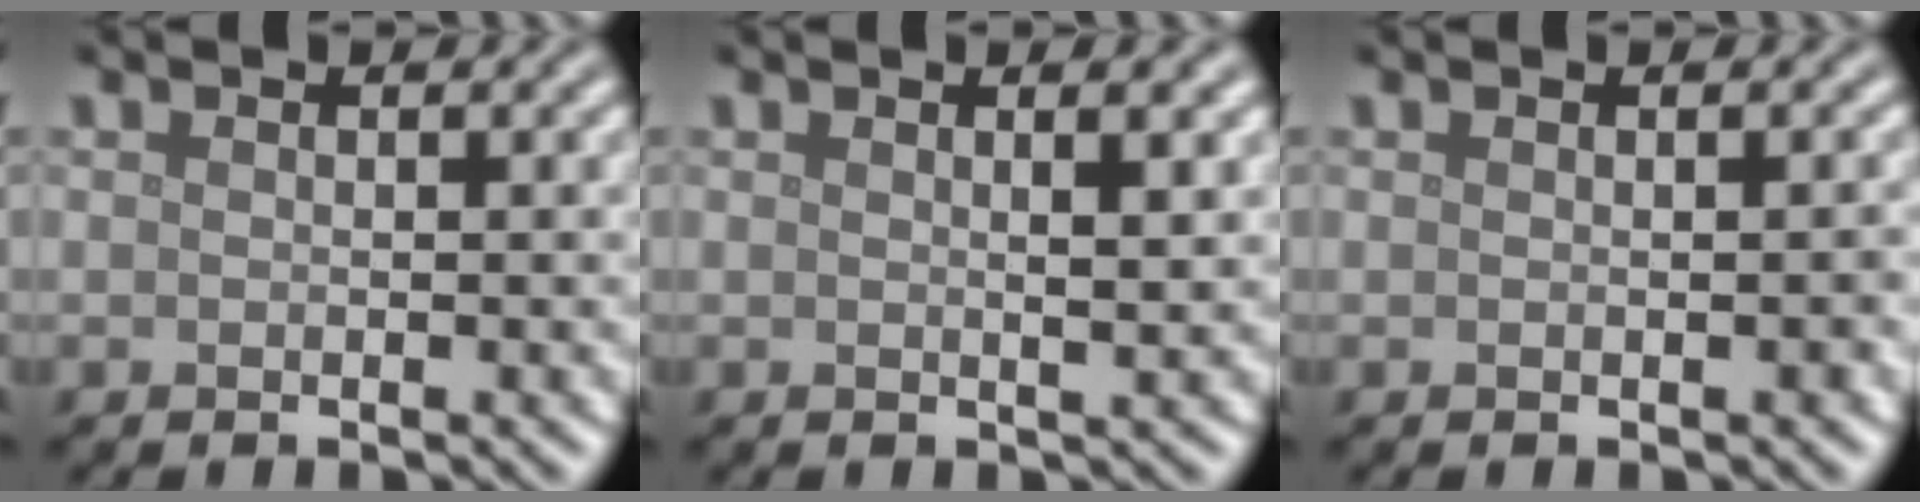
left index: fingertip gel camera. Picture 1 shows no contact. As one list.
[{"total": 2.1, "force": [0.7, 0.6, 1.9], "torque": [-0.021, 0.002, 0.003]}, {"total": 0.6, "force": [-0.1, 0.1, 0.6], "torque": [-0.006, 0.001, -0.002]}]